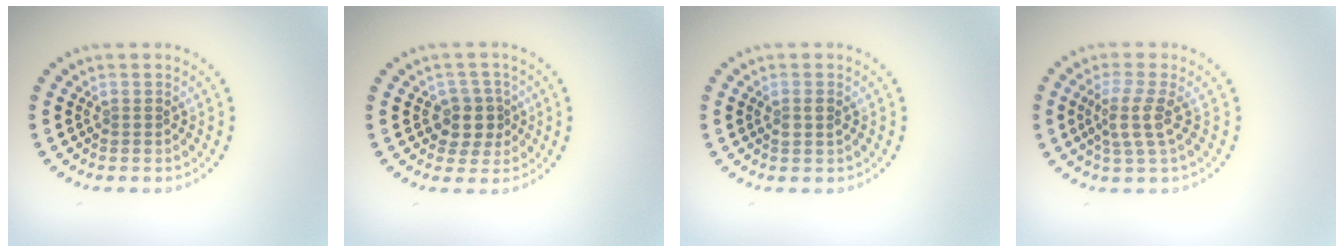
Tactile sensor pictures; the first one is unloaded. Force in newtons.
{"total": 2.8, "press": 2.5, "slide": 1.2}
{"total": 1.1, "press": 1.0, "slide": 0.4}
{"total": 2.9, "press": 2.3, "slide": 1.8}